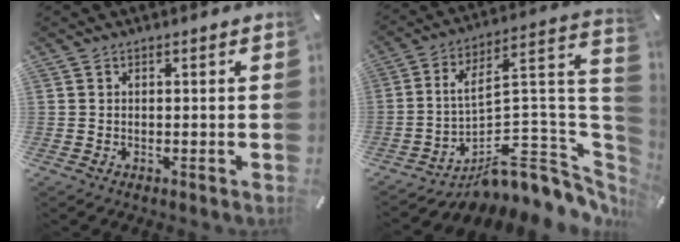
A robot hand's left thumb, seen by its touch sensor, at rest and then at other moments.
{"total": 15.9, "force": [-6.3, 8.4, 11.9], "torque": [-0.124, -0.028, -0.097]}